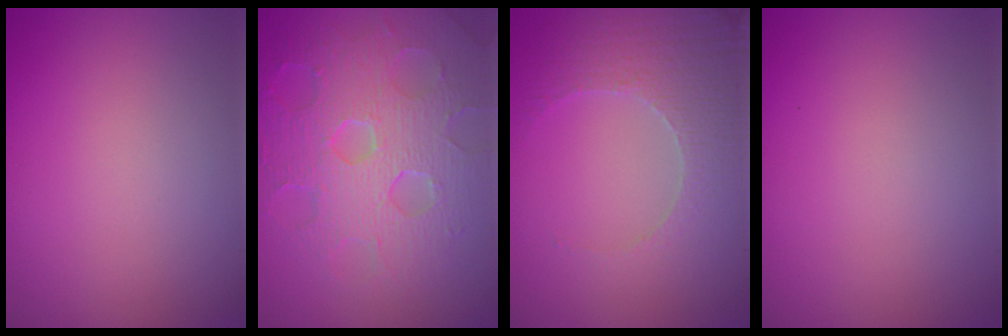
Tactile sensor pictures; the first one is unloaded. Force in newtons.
{"total": 8.6, "press": 5.8, "slide": 6.4}
{"total": 3.9, "press": 3.8, "slide": 1.0}
{"total": 0.0}